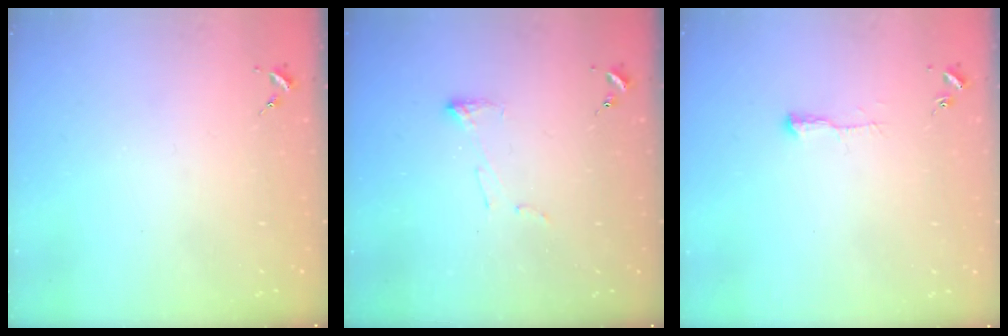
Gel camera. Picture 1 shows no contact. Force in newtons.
{"total": 4.1, "press": 4.0, "slide": 0.7}
{"total": 4.6, "press": 4.6, "slide": 0.7}